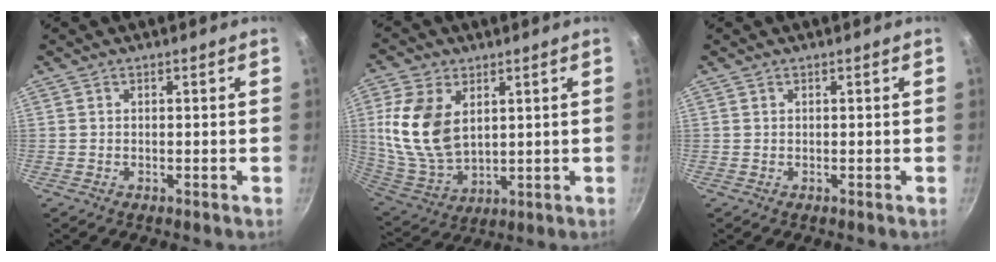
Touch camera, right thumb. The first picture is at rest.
{"total": 15.3, "force": [3.7, 9.7, 11.3], "torque": [-0.215, -0.023, 0.088]}
{"total": 0.0}